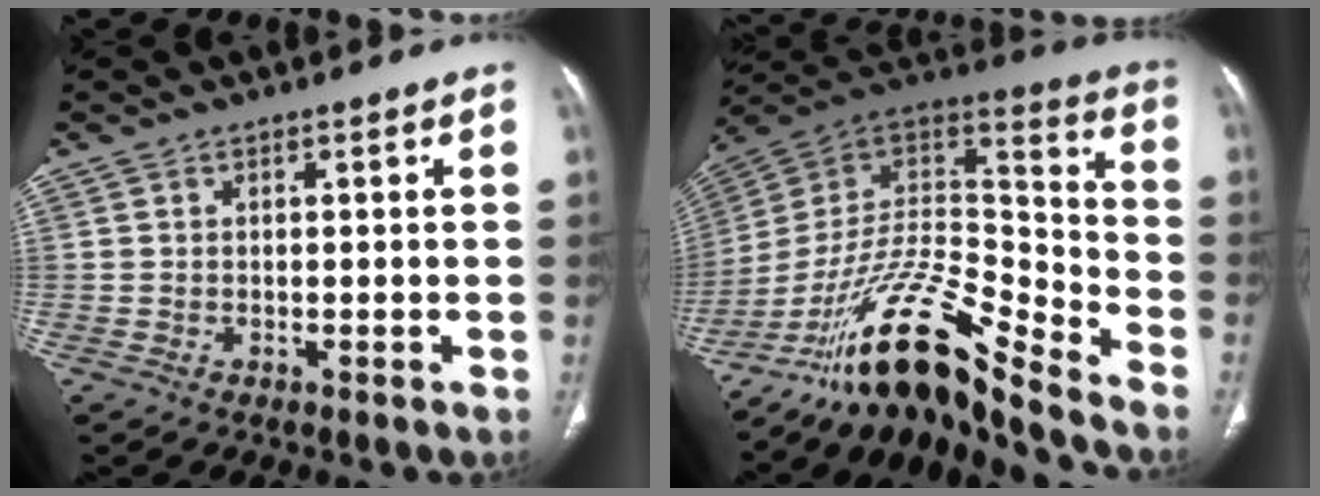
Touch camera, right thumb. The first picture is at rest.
{"total": 19.5, "force": [-15.6, 3.9, 10.9], "torque": [-0.170, 0.113, -0.276]}